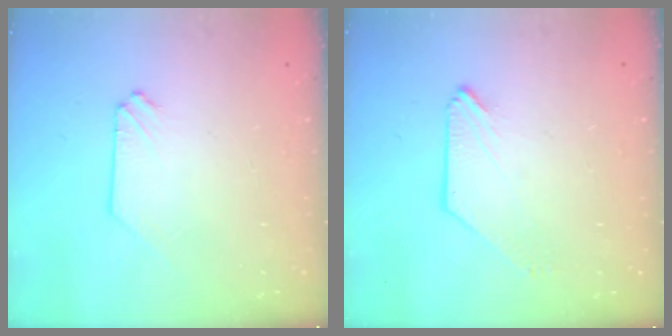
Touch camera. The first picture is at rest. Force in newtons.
{"total": 0.0}